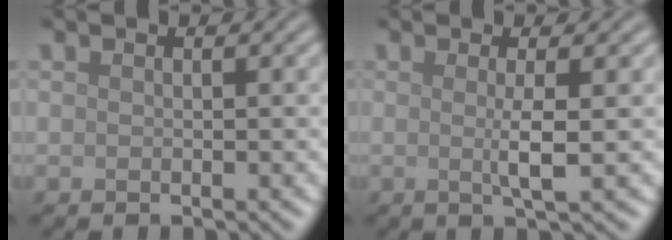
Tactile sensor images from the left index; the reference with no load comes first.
{"total": 2.4, "force": [0.0, 0.3, 2.4], "torque": [-0.045, -0.003, -0.005]}